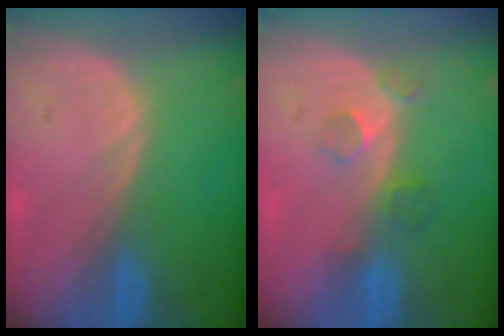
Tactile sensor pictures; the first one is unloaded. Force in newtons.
{"total": 3.6, "press": 3.2, "slide": 1.7}